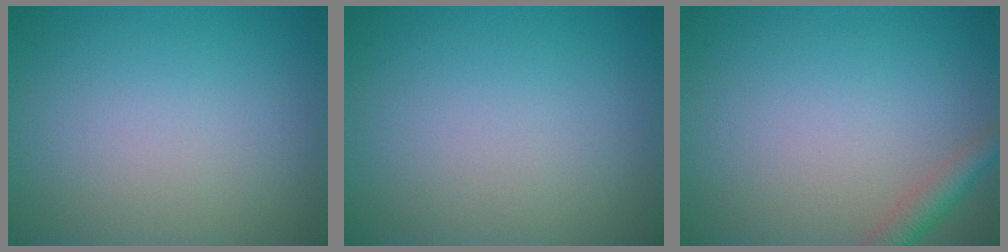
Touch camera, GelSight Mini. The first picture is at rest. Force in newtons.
{"total": 0.0}
{"total": 2.3, "press": 2.3, "slide": 0.1}